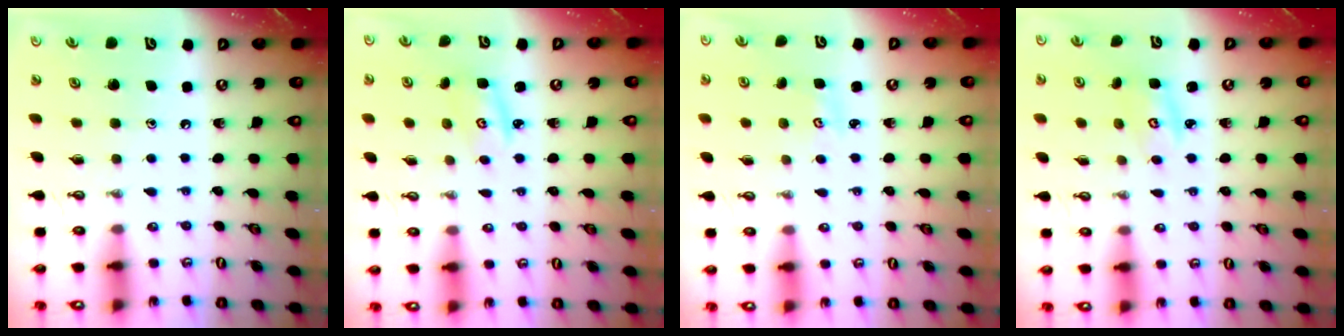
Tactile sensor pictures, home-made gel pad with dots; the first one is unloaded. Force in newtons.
{"total": 2.8, "press": 2.8, "slide": 0.4}
{"total": 2.0, "press": 2.0, "slide": 0.3}
{"total": 2.9, "press": 2.9, "slide": 0.4}